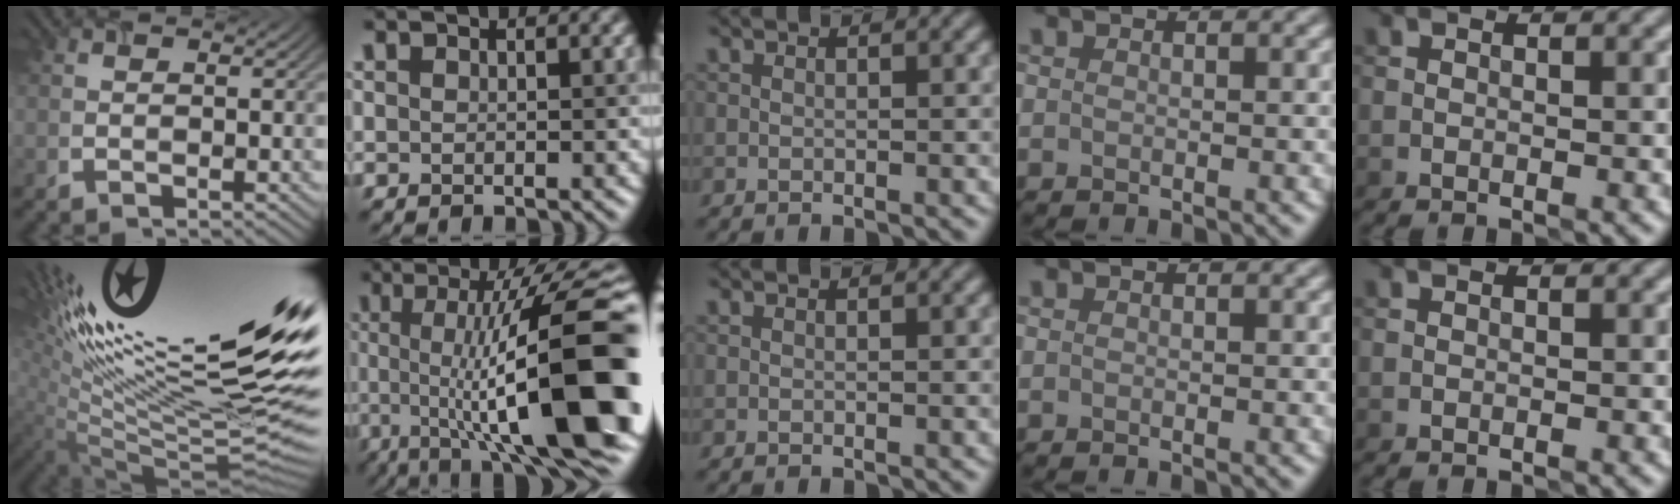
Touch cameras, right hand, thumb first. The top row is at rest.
{"thumb": {"total": 20.0, "force": [7.2, 4.2, 18.1], "torque": [-0.236, 0.041, 0.117]}, "index": {"total": 17.2, "force": [-1.5, 5.0, 16.4], "torque": [-0.198, 0.031, -0.014]}}